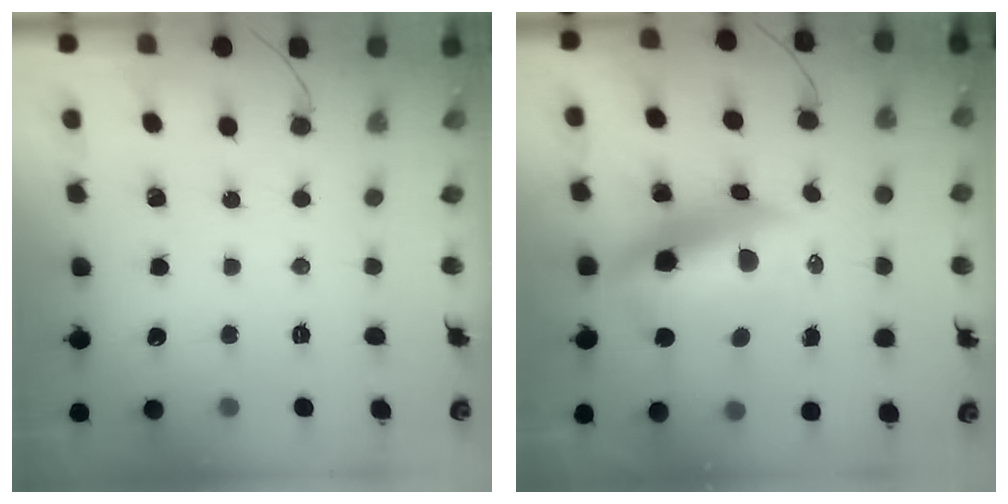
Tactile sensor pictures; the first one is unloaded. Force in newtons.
{"total": 14.9, "press": 14.4, "slide": 3.8}